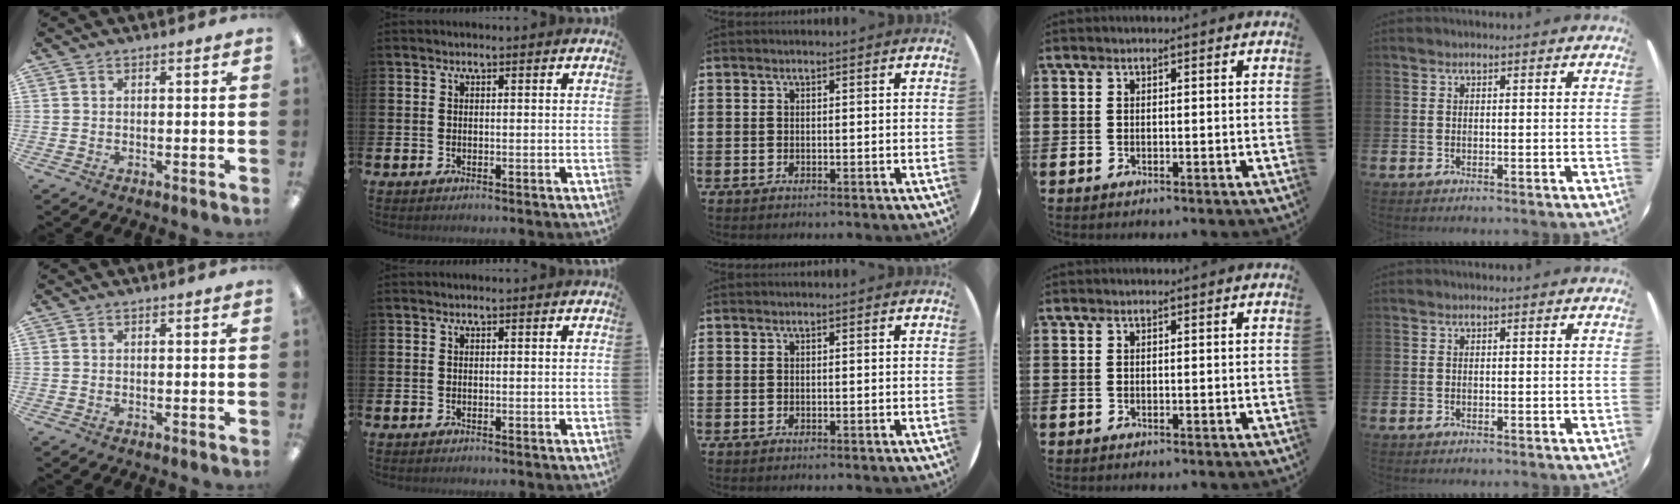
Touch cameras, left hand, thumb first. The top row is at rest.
{}